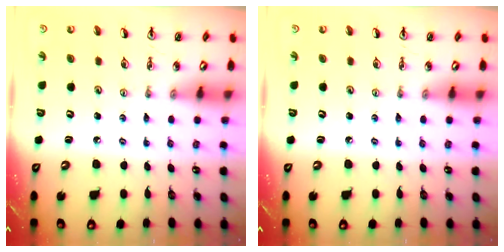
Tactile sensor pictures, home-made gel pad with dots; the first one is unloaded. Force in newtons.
{"total": 0.0}